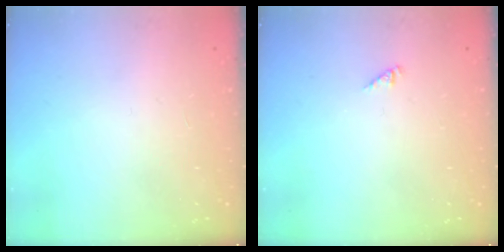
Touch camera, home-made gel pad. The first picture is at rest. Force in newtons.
{"total": 0.0}